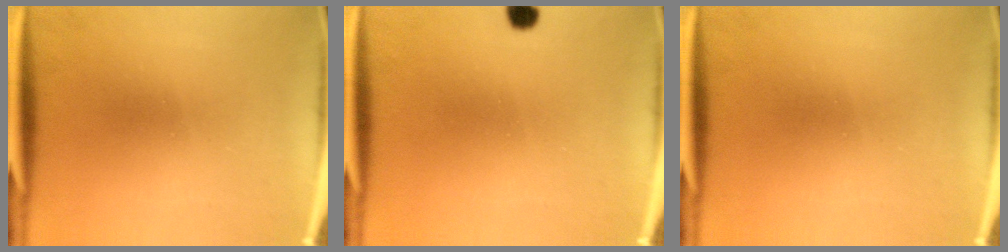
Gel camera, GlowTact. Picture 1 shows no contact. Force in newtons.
{"total": 2.0}
{"total": 0.0}